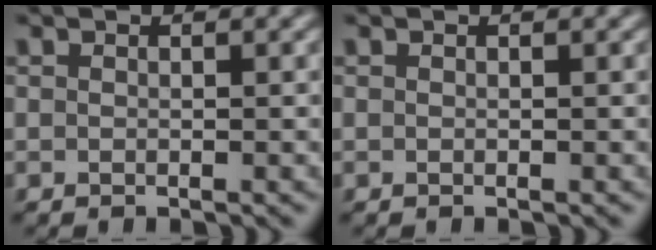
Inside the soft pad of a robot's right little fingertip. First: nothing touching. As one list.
[{"total": 0.0}]